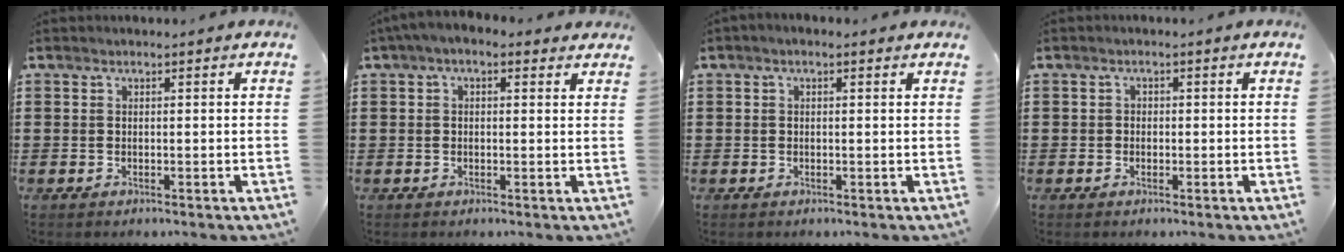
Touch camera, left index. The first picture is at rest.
{"total": 2.2, "force": [0.7, 1.3, 1.7], "torque": [-0.035, 0.008, 0.010]}
{"total": 0.7, "force": [0.1, 0.3, 0.6], "torque": [-0.011, 0.004, 0.001]}
{"total": 0.8, "force": [-0.1, 0.8, 0.2], "torque": [-0.007, 0.003, -0.003]}